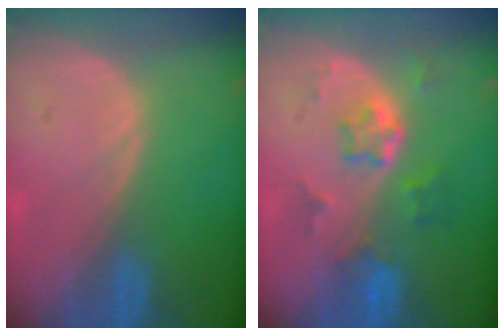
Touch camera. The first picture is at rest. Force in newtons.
{"total": 5.8, "press": 5.2, "slide": 2.5}